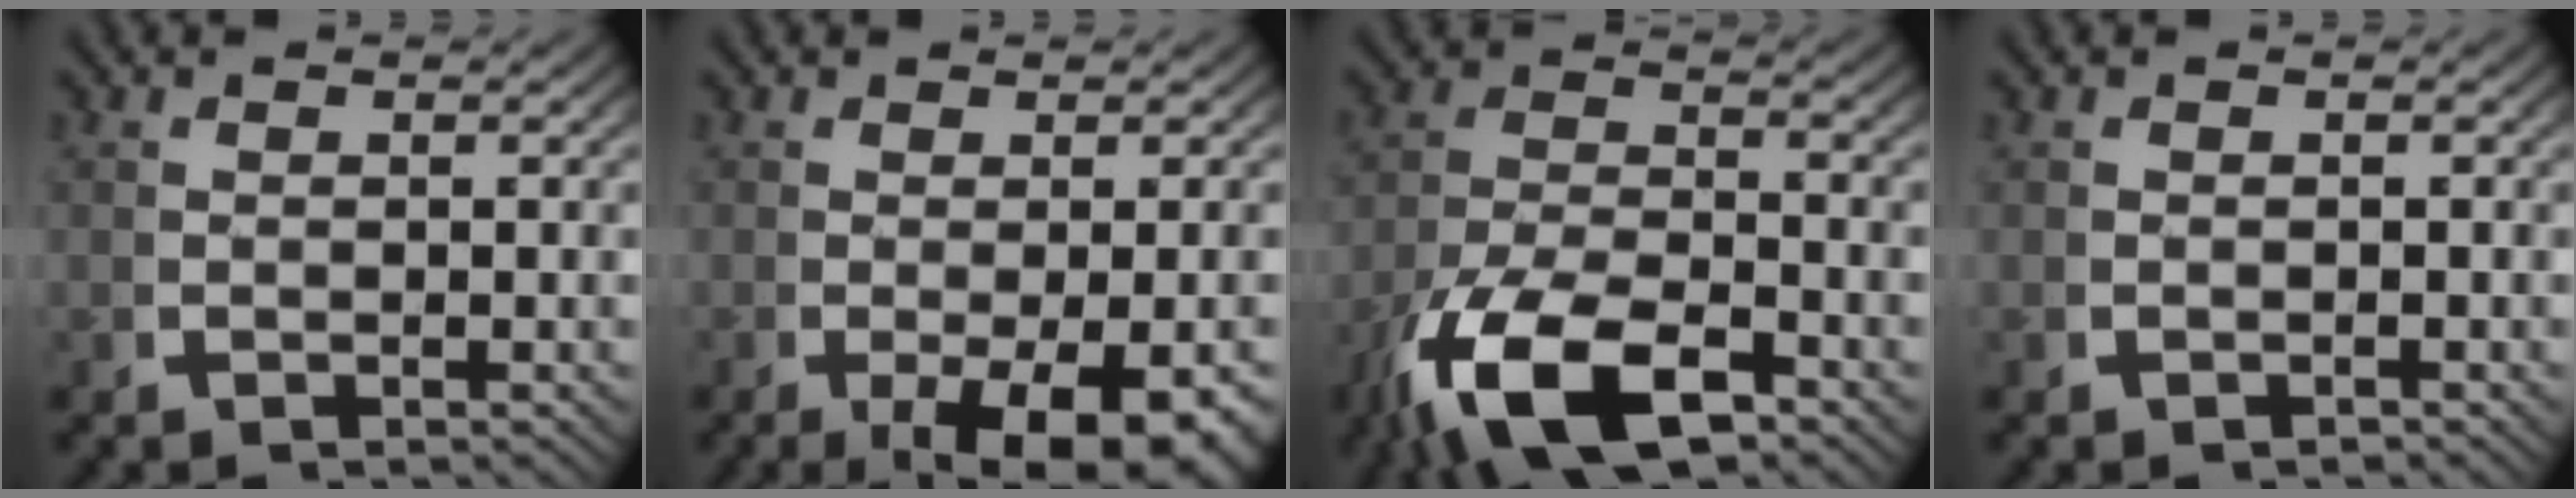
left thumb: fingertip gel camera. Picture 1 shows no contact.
{"total": 6.5, "force": [-2.4, 2.9, 5.3], "torque": [-0.088, -0.036, -0.019]}
{"total": 9.9, "force": [-4.2, 5.2, 7.3], "torque": [-0.154, -0.038, -0.052]}
{"total": 0.8, "force": [-0.7, 0.2, 0.1], "torque": [-0.001, -0.002, -0.009]}